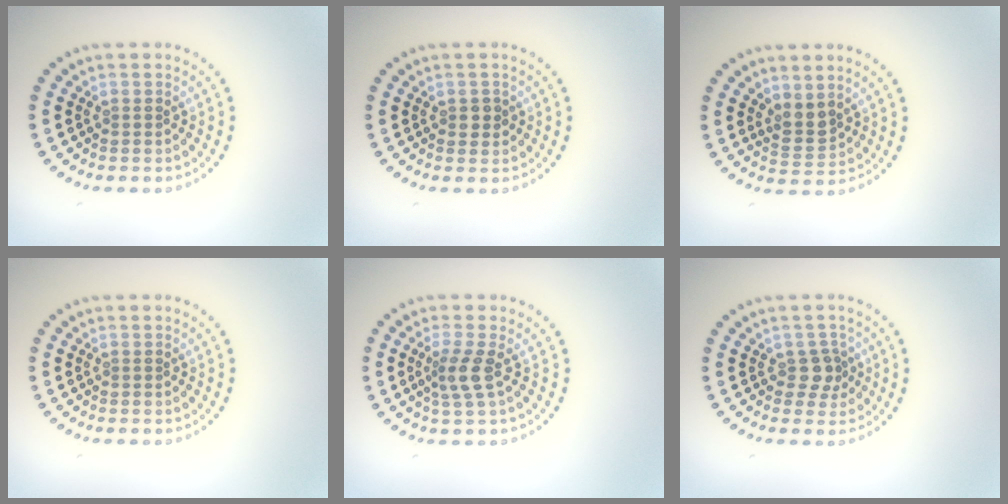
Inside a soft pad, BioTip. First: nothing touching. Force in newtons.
{"total": 1.2, "press": 1.2, "slide": 0.2}
{"total": 2.2, "press": 1.8, "slide": 1.2}
{"total": 0.0}
{"total": 2.5, "press": 1.9, "slide": 1.6}
{"total": 1.7, "press": 1.4, "slide": 0.9}